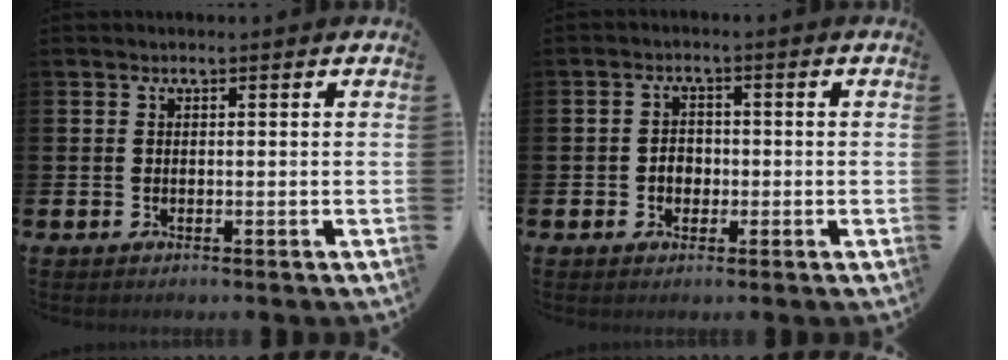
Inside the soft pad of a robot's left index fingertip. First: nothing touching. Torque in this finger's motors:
{"motor_torque": [0.05, 0.03, 0.05, 0.02]}